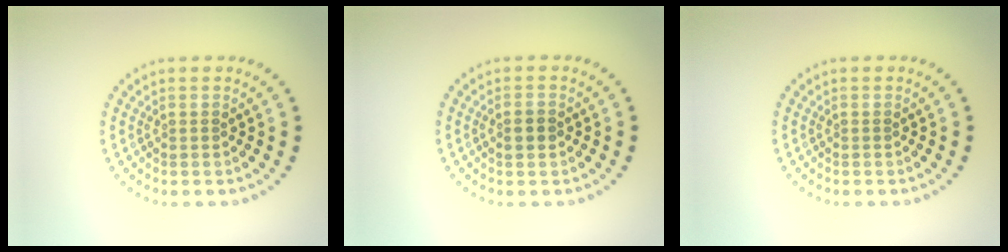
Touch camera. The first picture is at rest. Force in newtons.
{"total": 1.2, "press": 1.2, "slide": 0.1}
{"total": 0.0}